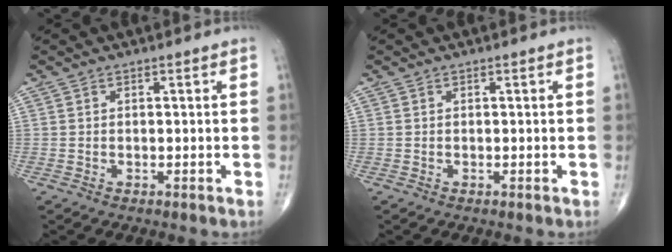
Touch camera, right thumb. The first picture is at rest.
{"total": 0.0}